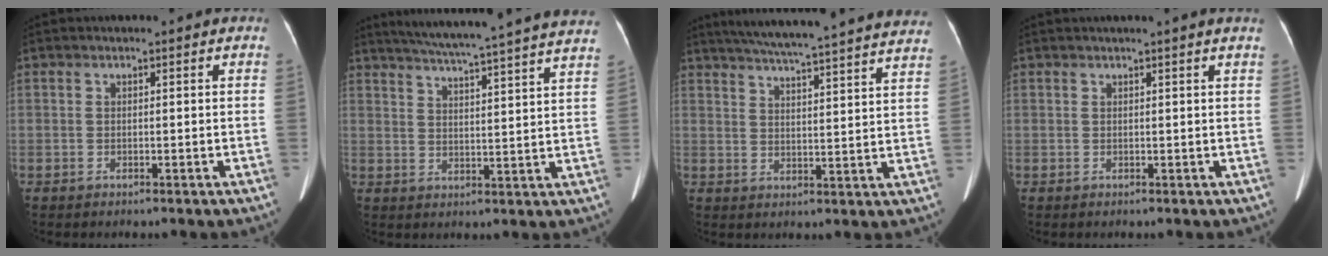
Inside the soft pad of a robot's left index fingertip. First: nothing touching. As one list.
[{"total": 24.2, "force": [21.8, -0.8, 10.5], "torque": [-0.169, -0.023, 0.277]}, {"total": 28.1, "force": [25.6, 0.7, 11.6], "torque": [-0.186, -0.029, 0.317]}, {"total": 1.7, "force": [1.3, -0.7, 0.8], "torque": [-0.019, -0.003, 0.024]}]